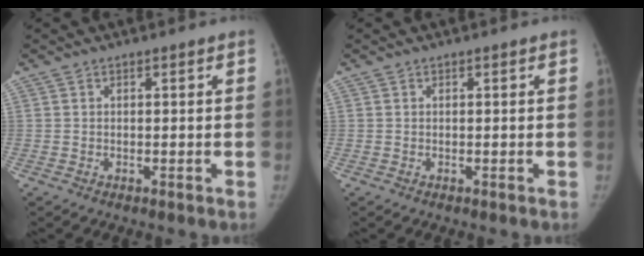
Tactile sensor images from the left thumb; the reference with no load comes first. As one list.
[{"total": 0.0}]